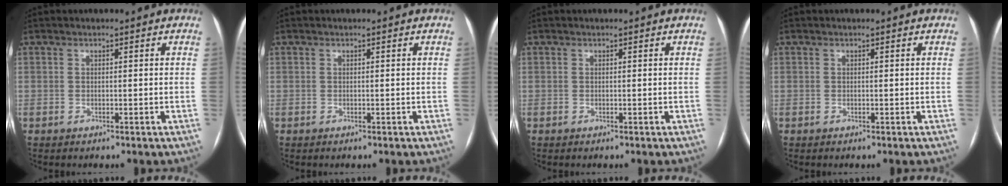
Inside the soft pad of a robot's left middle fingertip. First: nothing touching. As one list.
[{"total": 0.0}, {"total": 0.0}, {"total": 0.0}]